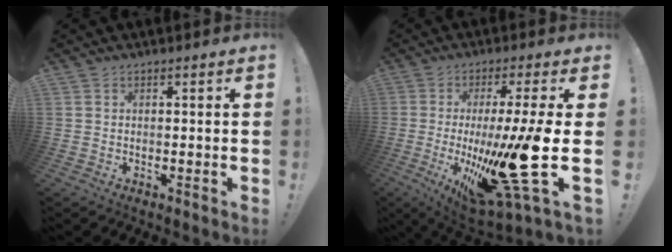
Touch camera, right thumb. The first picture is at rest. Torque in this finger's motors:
{"motor_torque": [1.59, 1.60, 2.14, -0.63, 0.60]}